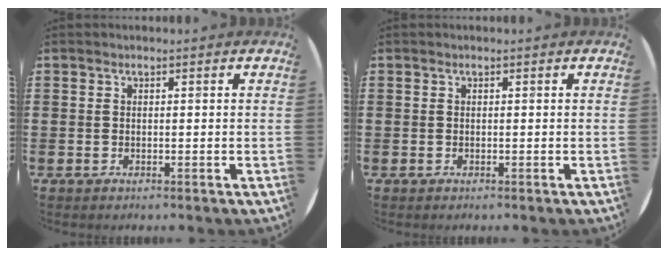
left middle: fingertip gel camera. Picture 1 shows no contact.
{"total": 0.0}